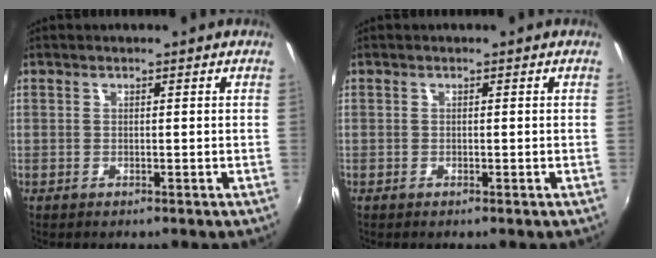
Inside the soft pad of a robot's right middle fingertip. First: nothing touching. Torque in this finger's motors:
{"motor_torque": [0.57, -1.40, -0.23, -0.14]}